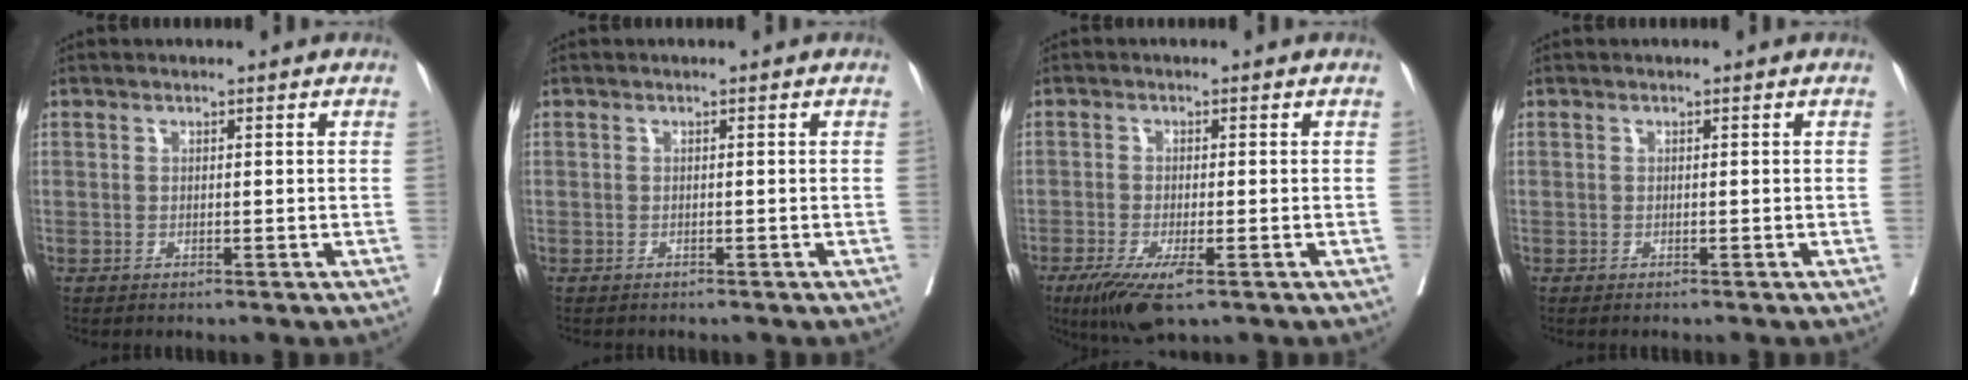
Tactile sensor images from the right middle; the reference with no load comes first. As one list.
[{"total": 1.7, "force": [-1.5, 0.4, 0.6], "torque": [-0.020, -0.005, -0.019]}, {"total": 6.7, "force": [-3.8, 1.3, 5.3], "torque": [-0.092, -0.018, -0.061]}, {"total": 1.3, "force": [-1.1, 0.1, 0.5], "torque": [-0.006, -0.001, -0.016]}]